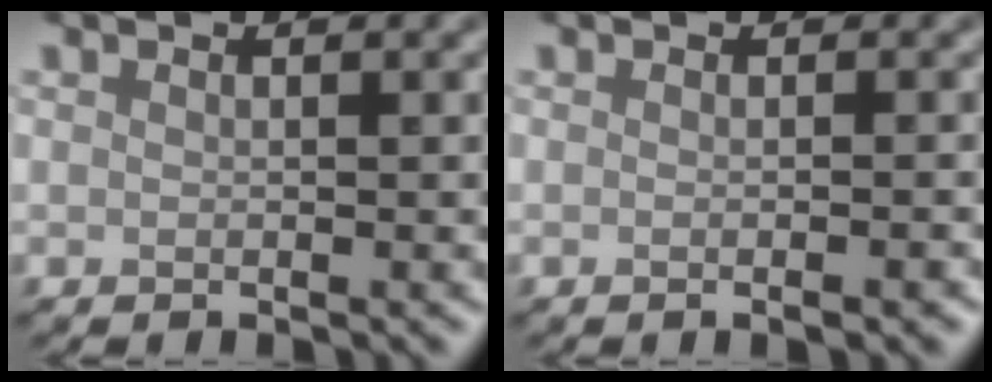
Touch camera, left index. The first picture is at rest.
{"total": 1.8, "force": [-0.4, 0.5, 1.6], "torque": [-0.013, -0.003, -0.006]}